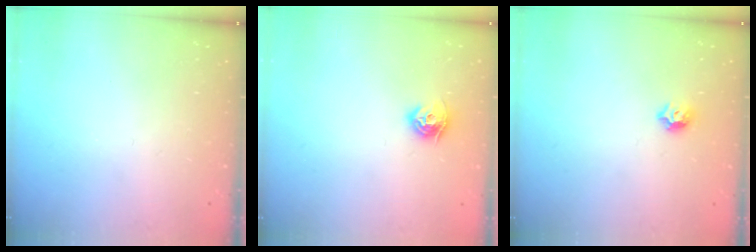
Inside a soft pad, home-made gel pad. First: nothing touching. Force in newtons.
{"total": 7.8, "press": 7.8, "slide": 0.4}
{"total": 5.2, "press": 5.1, "slide": 0.9}